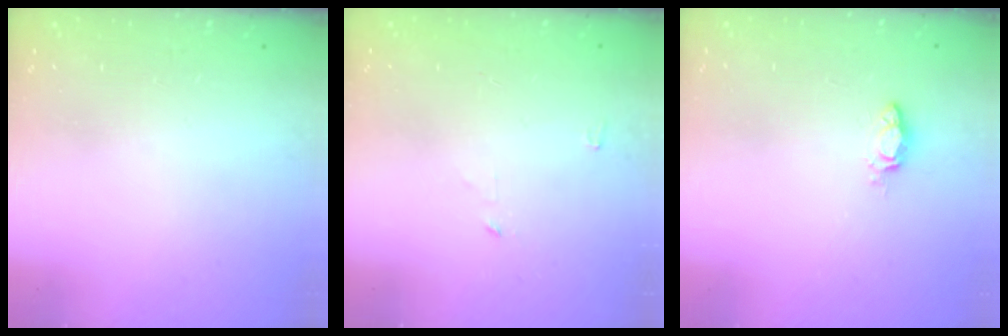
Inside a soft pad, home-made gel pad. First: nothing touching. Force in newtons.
{"total": 2.4, "press": 2.4, "slide": 0.2}
{"total": 2.8, "press": 2.8, "slide": 0.4}